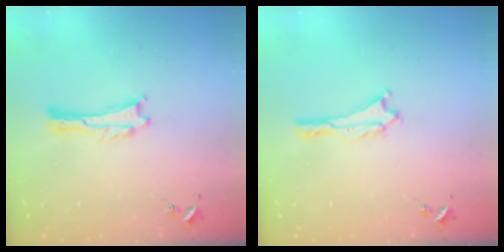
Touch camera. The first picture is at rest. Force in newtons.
{"total": 0.0}